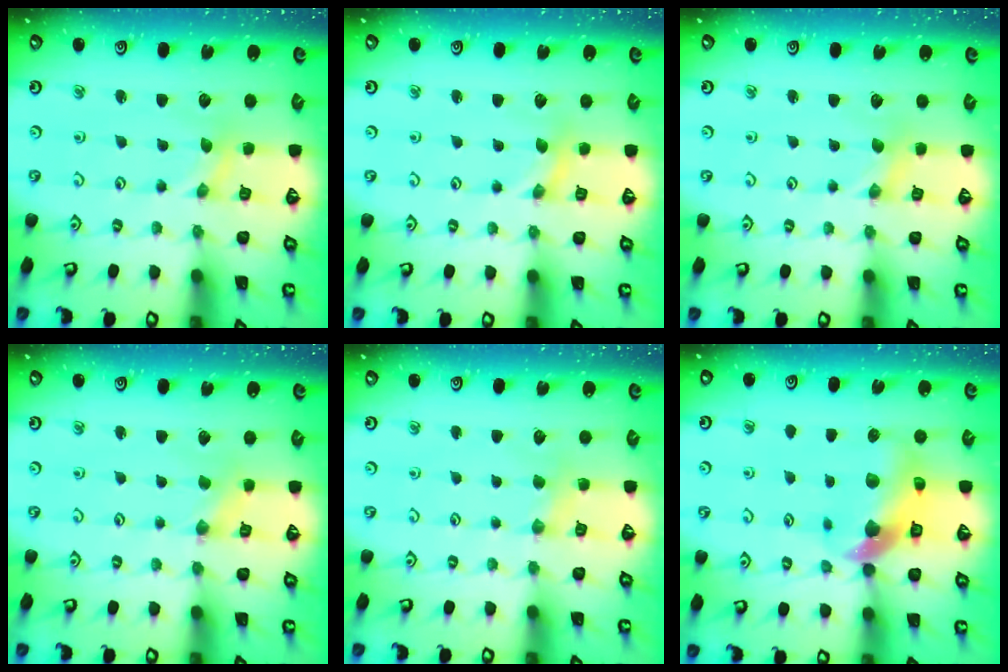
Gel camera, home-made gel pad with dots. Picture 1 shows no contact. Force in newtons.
{"total": 0.0}
{"total": 0.0}
{"total": 0.0}
{"total": 3.4, "press": 3.4, "slide": 0.6}
{"total": 11.0, "press": 10.9, "slide": 1.6}